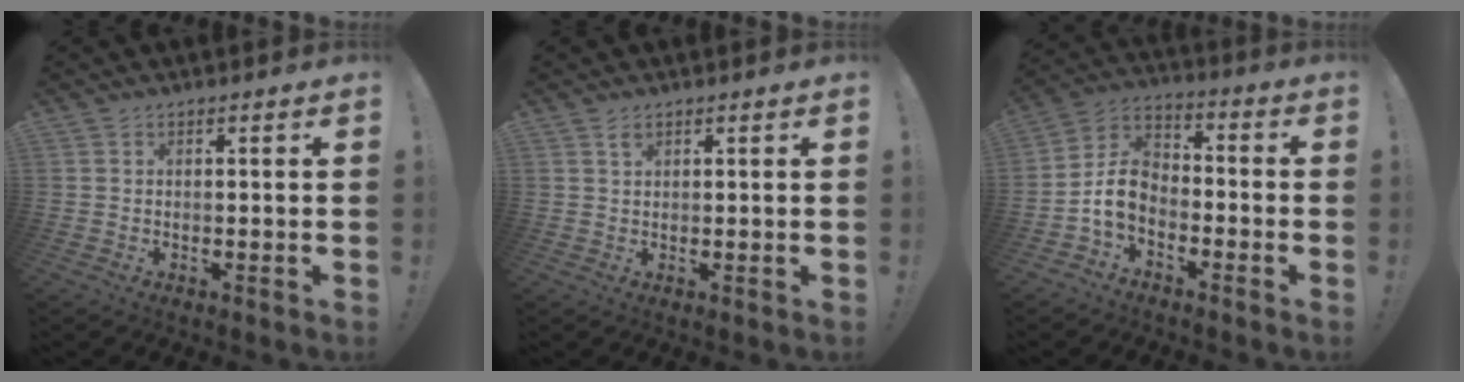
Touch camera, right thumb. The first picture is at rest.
{"total": 1.6, "force": [1.1, 0.7, 0.9], "torque": [-0.008, -0.004, 0.018]}
{"total": 9.3, "force": [-3.9, 6.6, 5.2], "torque": [-0.098, 0.017, -0.068]}